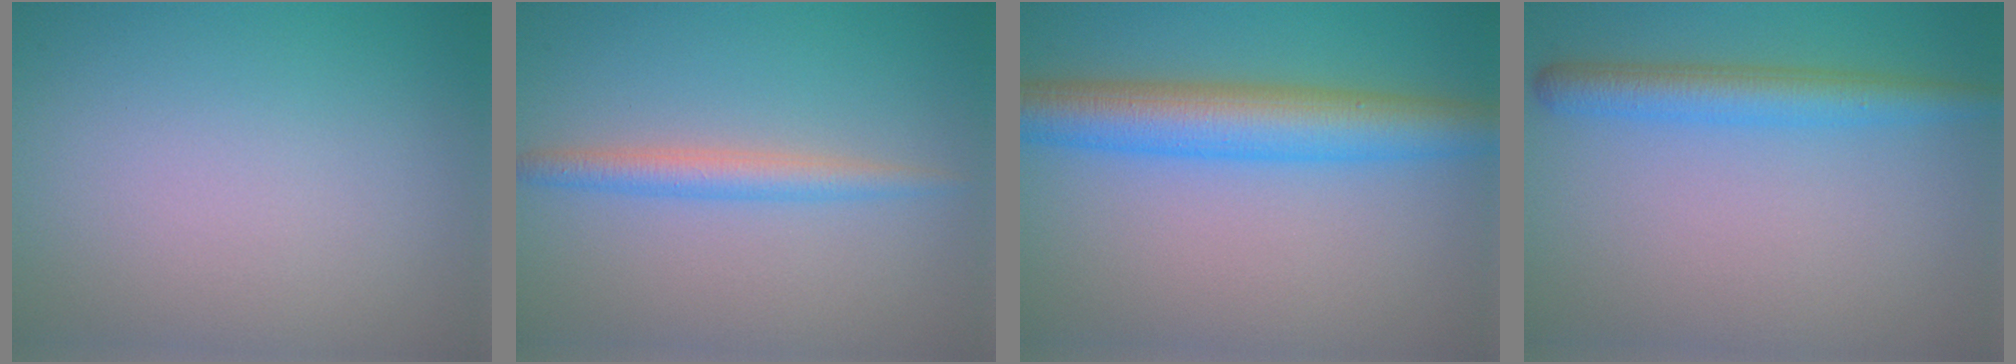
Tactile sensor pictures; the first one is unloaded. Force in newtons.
{"total": 2.3, "press": 2.3, "slide": 0.0}
{"total": 6.7, "press": 6.7, "slide": 0.0}
{"total": 3.5, "press": 3.5, "slide": 0.1}